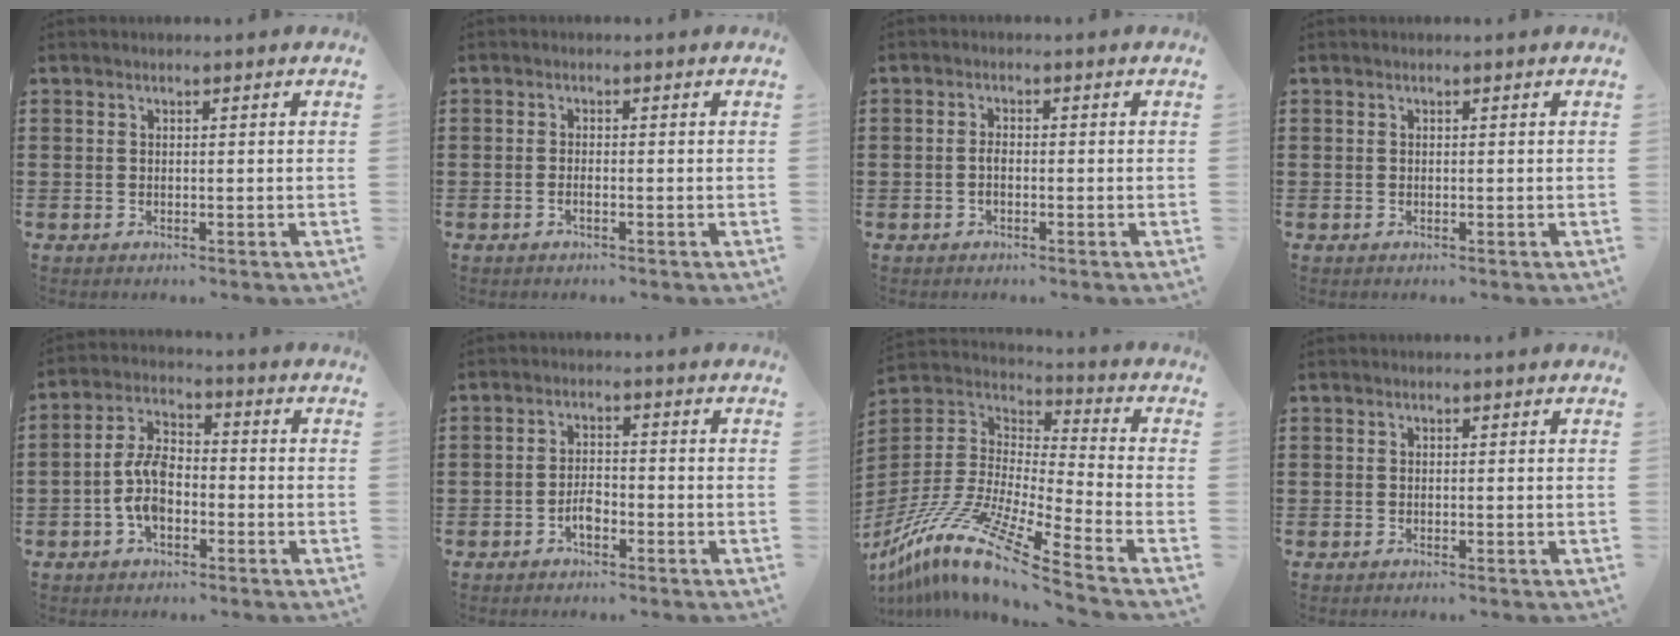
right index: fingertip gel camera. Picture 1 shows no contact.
{"total": 0.9, "force": [-0.5, 0.0, 0.7], "torque": [-0.016, -0.008, -0.006]}
{"total": 1.5, "force": [-0.5, 0.8, 1.2], "torque": [-0.026, -0.003, -0.009]}
{"total": 0.0}
{"total": 6.9, "force": [-2.1, 3.6, 5.4], "torque": [-0.131, -0.002, -0.044]}
{"total": 3.1, "force": [-1.6, 1.4, 2.2], "torque": [-0.052, 0.000, -0.032]}
{"total": 13.5, "force": [-10.3, 0.9, 8.6], "torque": [-0.197, -0.002, -0.207]}
{"total": 0.0}